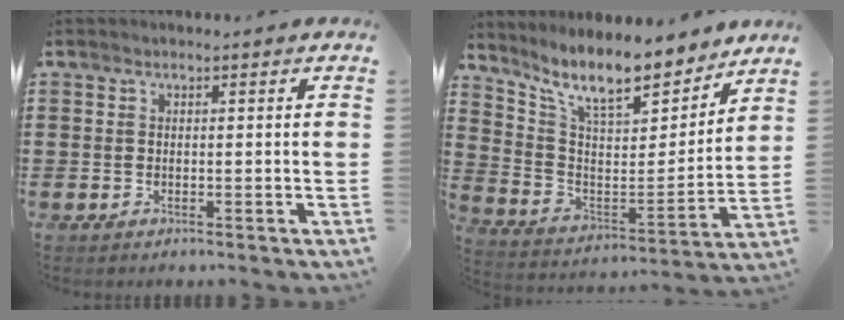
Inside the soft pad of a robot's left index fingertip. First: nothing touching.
{"total": 11.4, "force": [9.5, 2.3, 5.8], "torque": [-0.142, -0.058, 0.164]}